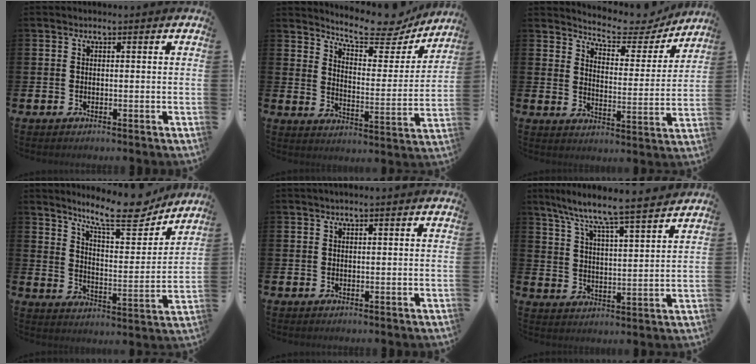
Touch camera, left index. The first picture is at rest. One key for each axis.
{"total": 8.9, "fx": 8.3, "fy": 1.8, "fz": 2.5, "tx": -0.054, "ty": -0.066, "tz": 0.142}
{"total": 6.1, "fx": 5.8, "fy": 1.6, "fz": 1.2, "tx": -0.040, "ty": -0.050, "tz": 0.094}
{"total": 11.9, "fx": 10.3, "fy": 2.5, "fz": 5.4, "tx": -0.100, "ty": -0.065, "tz": 0.175}
{"total": 0.6, "fx": 0.3, "fy": 0.0, "fz": 0.5, "tx": -0.016, "ty": 0.005, "tz": 0.007}
{"total": 7.6, "fx": 7.3, "fy": -0.3, "fz": 2.3, "tx": -0.073, "ty": -0.061, "tz": 0.123}